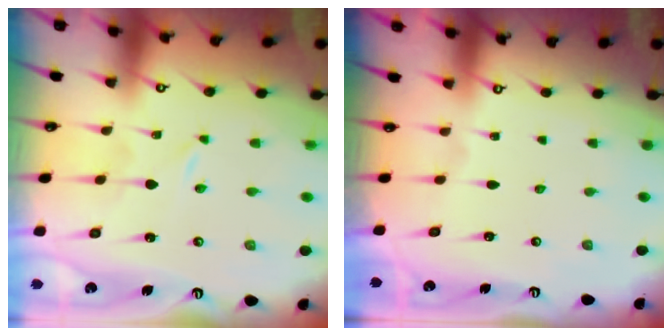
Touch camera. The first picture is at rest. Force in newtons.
{"total": 0.0}